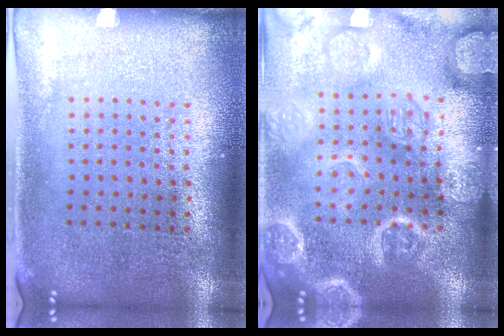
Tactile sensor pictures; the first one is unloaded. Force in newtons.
{"total": 4.2, "press": 4.1, "slide": 0.6}